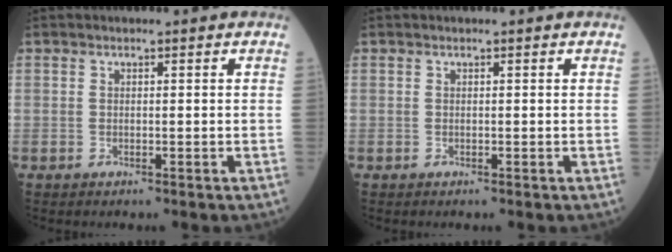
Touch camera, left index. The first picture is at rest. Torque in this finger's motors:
{"motor_torque": [-0.02, 0.02, 0.00, -0.01]}